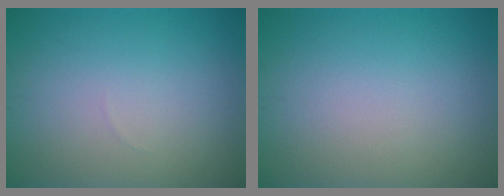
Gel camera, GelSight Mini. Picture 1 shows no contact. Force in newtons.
{"total": 0.0}